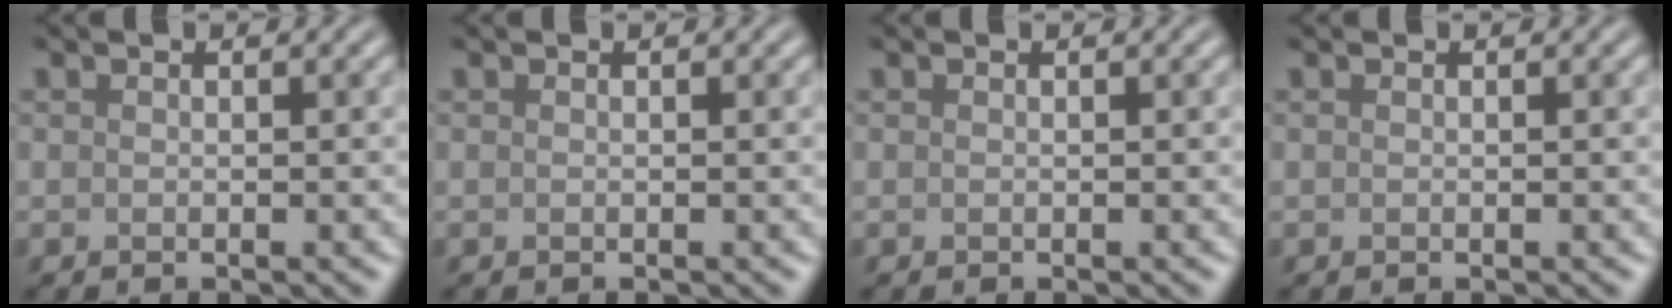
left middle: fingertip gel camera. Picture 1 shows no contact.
{"total": 0.0}
{"total": 0.0}
{"total": 0.0}